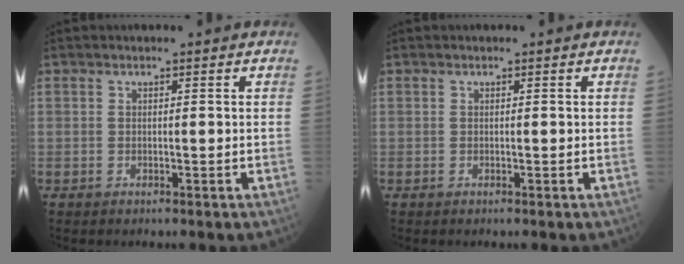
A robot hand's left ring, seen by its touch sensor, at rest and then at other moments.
{"total": 0.0}